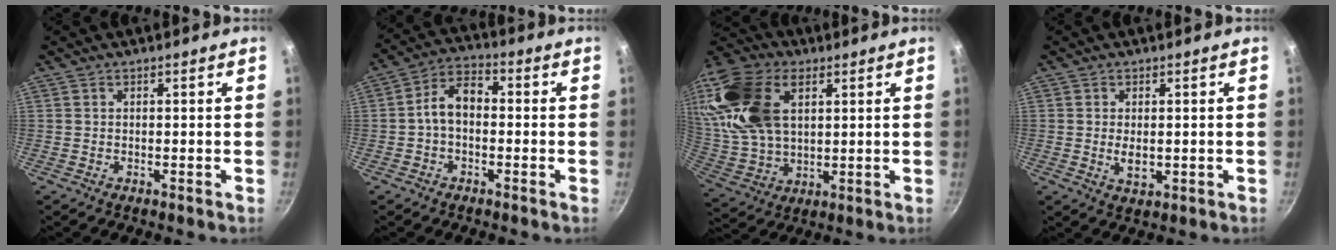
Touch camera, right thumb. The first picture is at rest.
{"total": 7.1, "force": [-0.7, 4.6, 5.4], "torque": [-0.084, 0.032, -0.026]}
{"total": 23.9, "force": [8.1, 14.8, 16.9], "torque": [-0.352, -0.003, 0.156]}
{"total": 3.3, "force": [-0.1, 1.9, 2.8], "torque": [-0.051, -0.007, 0.004]}